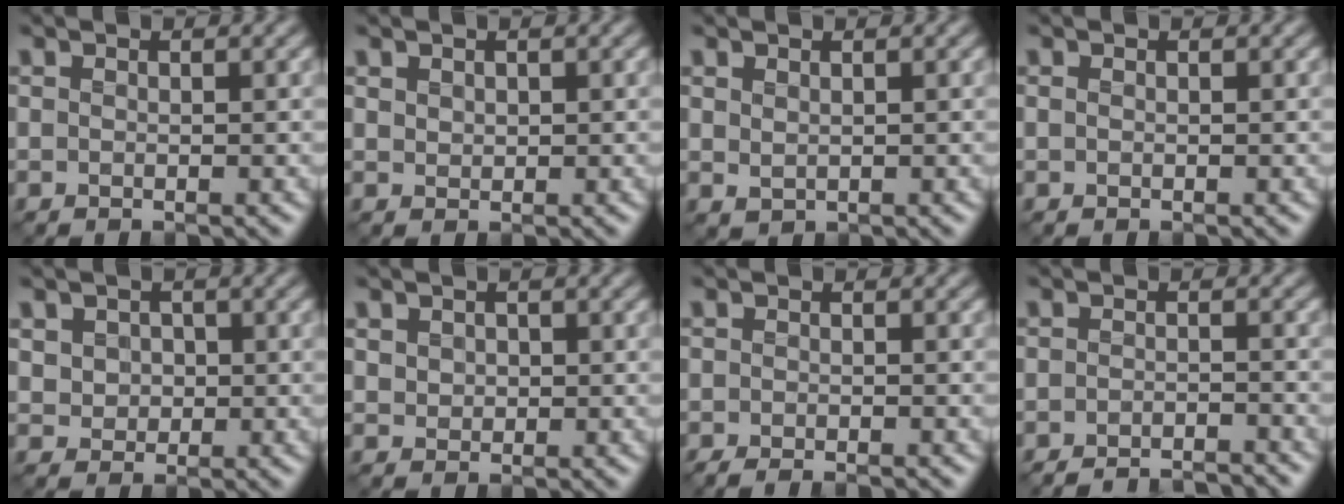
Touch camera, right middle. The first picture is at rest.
{"total": 0.7, "force": [0.4, 0.5, 0.2], "torque": [-0.009, -0.002, 0.009]}
{"total": 0.6, "force": [0.4, 0.4, 0.3], "torque": [-0.011, -0.004, 0.011]}
{"total": 0.0}
{"total": 2.2, "force": [0.1, 2.0, 1.0], "torque": [-0.029, 0.000, 0.009]}
{"total": 1.0, "force": [0.1, 0.9, 0.4], "torque": [-0.009, -0.004, 0.004]}
{"total": 1.5, "force": [-1.5, -0.1, 0.3], "torque": [-0.002, -0.007, -0.026]}
{"total": 3.6, "force": [-3.5, 0.1, 0.4], "torque": [-0.002, -0.002, -0.055]}